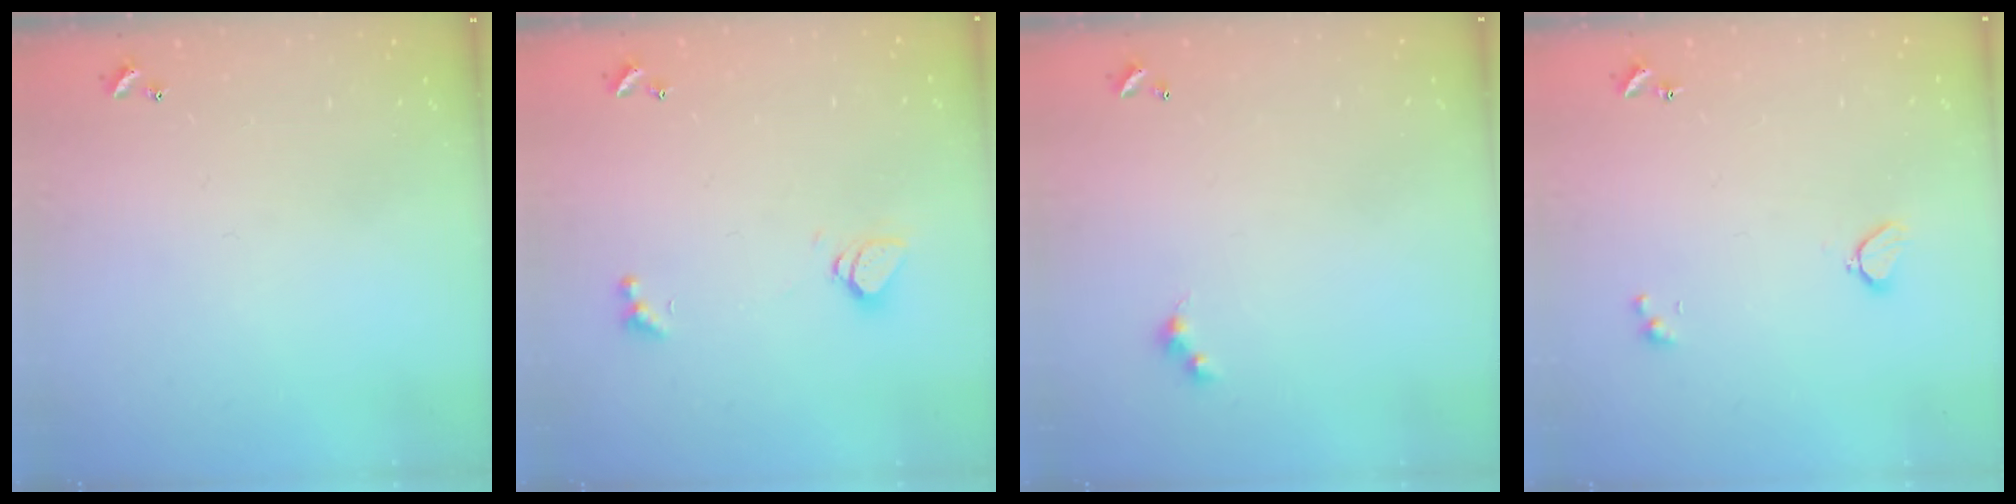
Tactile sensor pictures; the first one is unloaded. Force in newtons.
{"total": 1.6, "press": 1.5, "slide": 0.4}
{"total": 1.5, "press": 1.4, "slide": 0.3}
{"total": 1.9, "press": 1.9, "slide": 0.6}